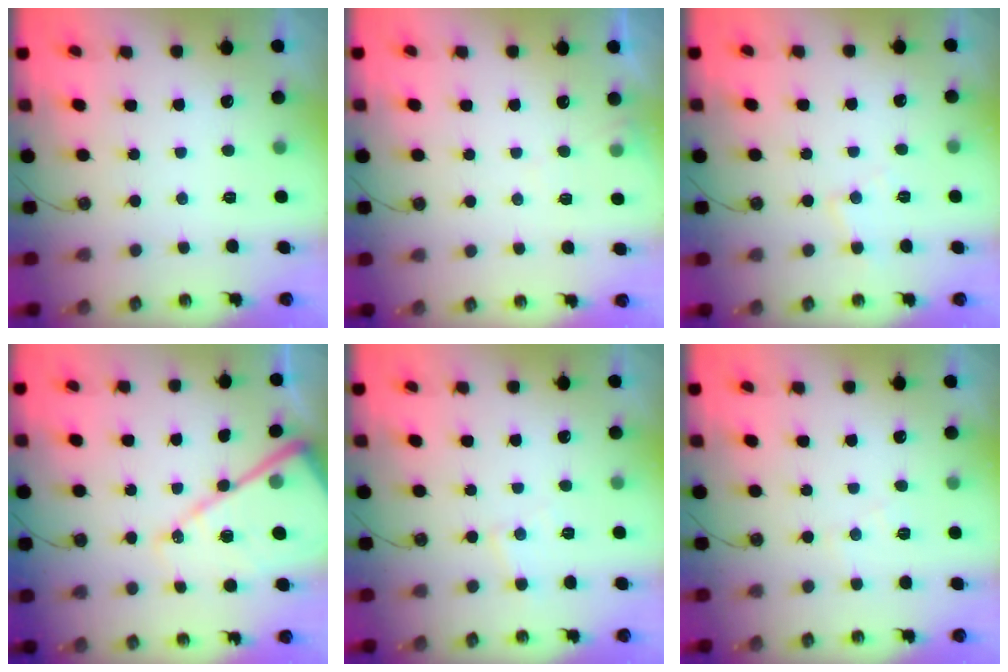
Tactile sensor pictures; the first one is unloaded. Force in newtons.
{"total": 5.4, "press": 5.4, "slide": 0.7}
{"total": 5.8, "press": 5.8, "slide": 0.4}
{"total": 16.9, "press": 16.8, "slide": 1.7}
{"total": 4.9, "press": 4.9, "slide": 0.4}
{"total": 6.6, "press": 6.5, "slide": 0.9}